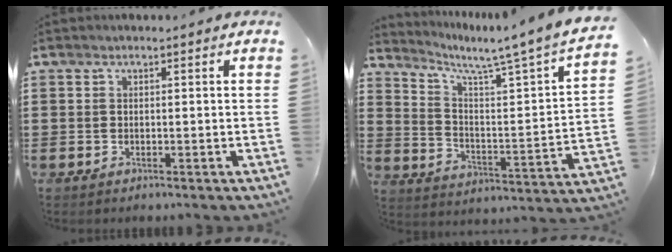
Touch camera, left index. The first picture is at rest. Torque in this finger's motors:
{"motor_torque": [2.14, 0.00, -0.01, 0.05]}